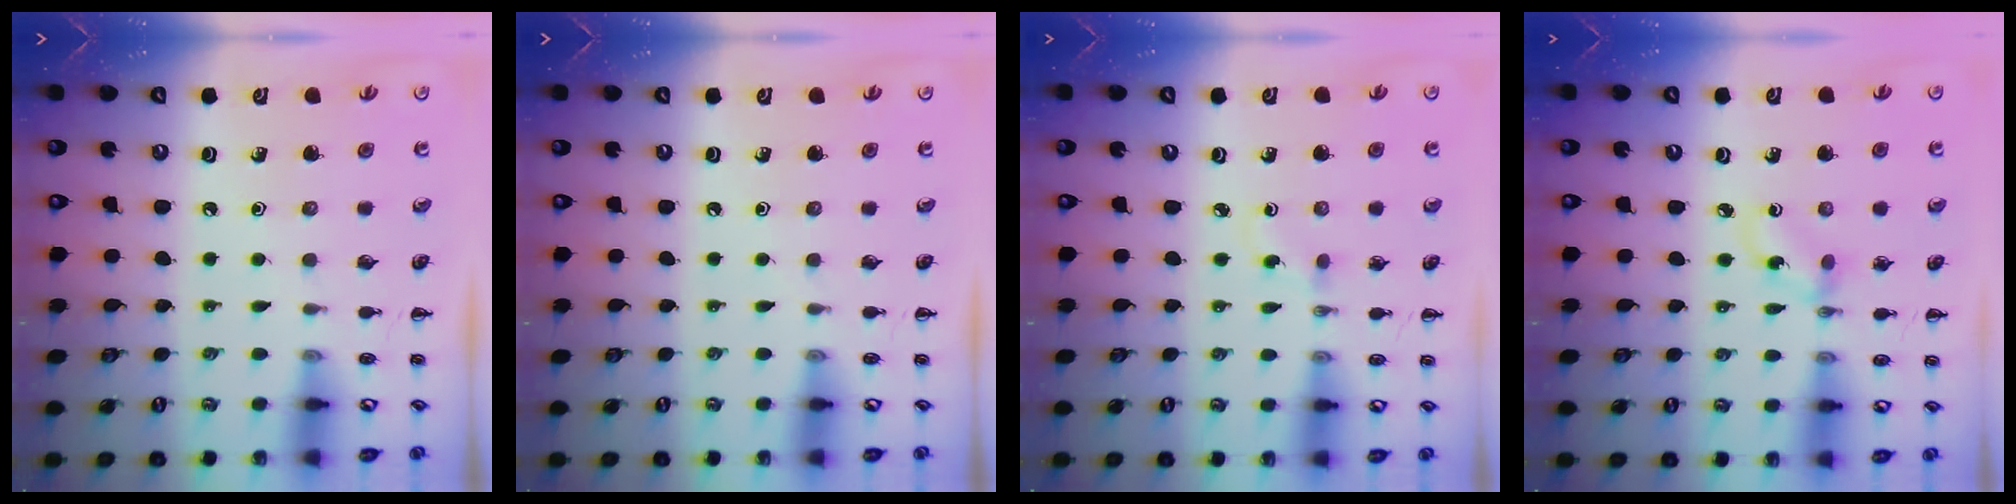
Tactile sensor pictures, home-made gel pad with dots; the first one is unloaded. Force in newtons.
{"total": 0.0}
{"total": 1.6, "press": 1.4, "slide": 0.8}
{"total": 2.4, "press": 2.4, "slide": 0.6}